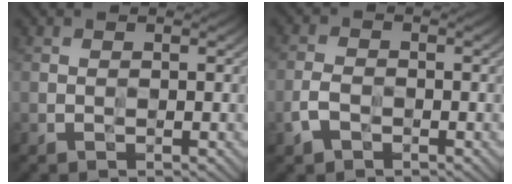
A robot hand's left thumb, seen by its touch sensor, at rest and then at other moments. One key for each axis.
{"total": 3.5, "fx": -2.2, "fy": 2.1, "fz": 1.7, "tx": -0.035, "ty": -0.007, "tz": -0.047}